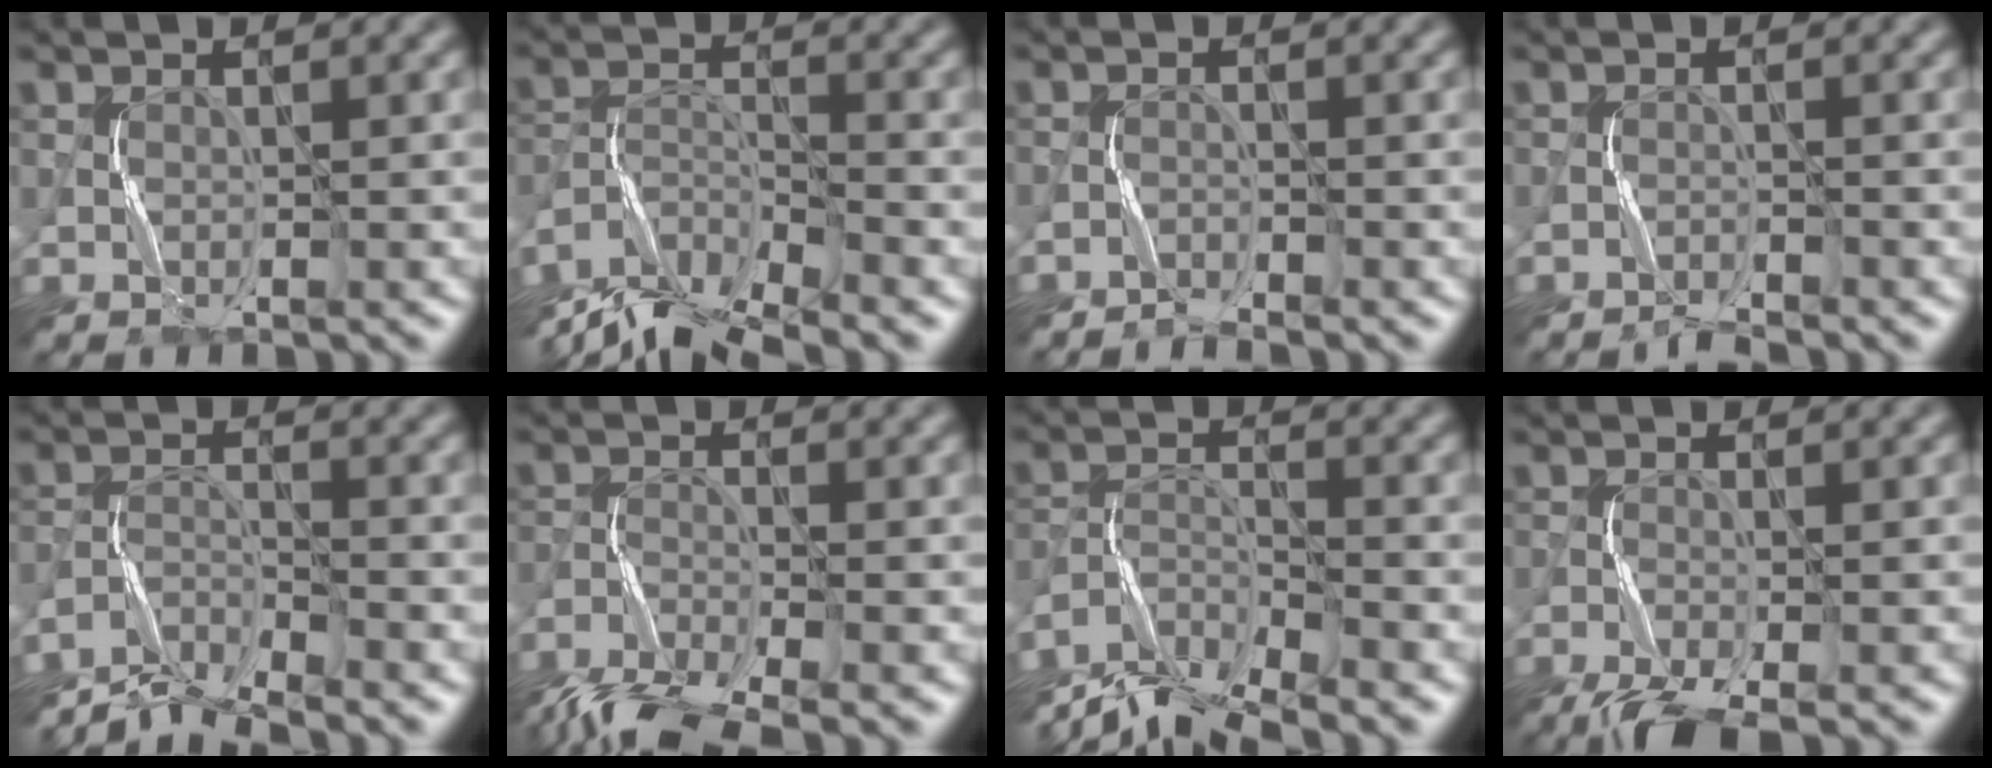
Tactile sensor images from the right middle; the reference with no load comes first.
{"total": 7.8, "force": [-7.2, 1.3, 2.7], "torque": [-0.052, -0.002, -0.138]}
{"total": 1.5, "force": [-1.4, -0.5, -0.3], "torque": [0.002, 0.009, -0.032]}
{"total": 1.4, "force": [-1.3, -0.4, -0.1], "torque": [0.003, 0.009, -0.029]}
{"total": 3.9, "force": [-3.9, -0.1, 0.6], "torque": [-0.011, 0.007, -0.083]}
{"total": 7.4, "force": [-6.5, 1.4, 3.4], "torque": [-0.061, -0.023, -0.129]}
{"total": 6.9, "force": [-6.5, 0.9, 2.2], "torque": [-0.038, -0.002, -0.125]}
{"total": 4.6, "force": [-3.6, 0.7, 2.7], "torque": [-0.054, -0.009, -0.075]}